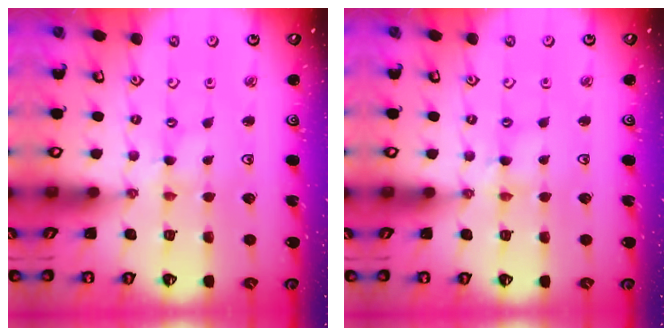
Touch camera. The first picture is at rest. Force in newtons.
{"total": 1.8, "press": 1.8, "slide": 0.2}